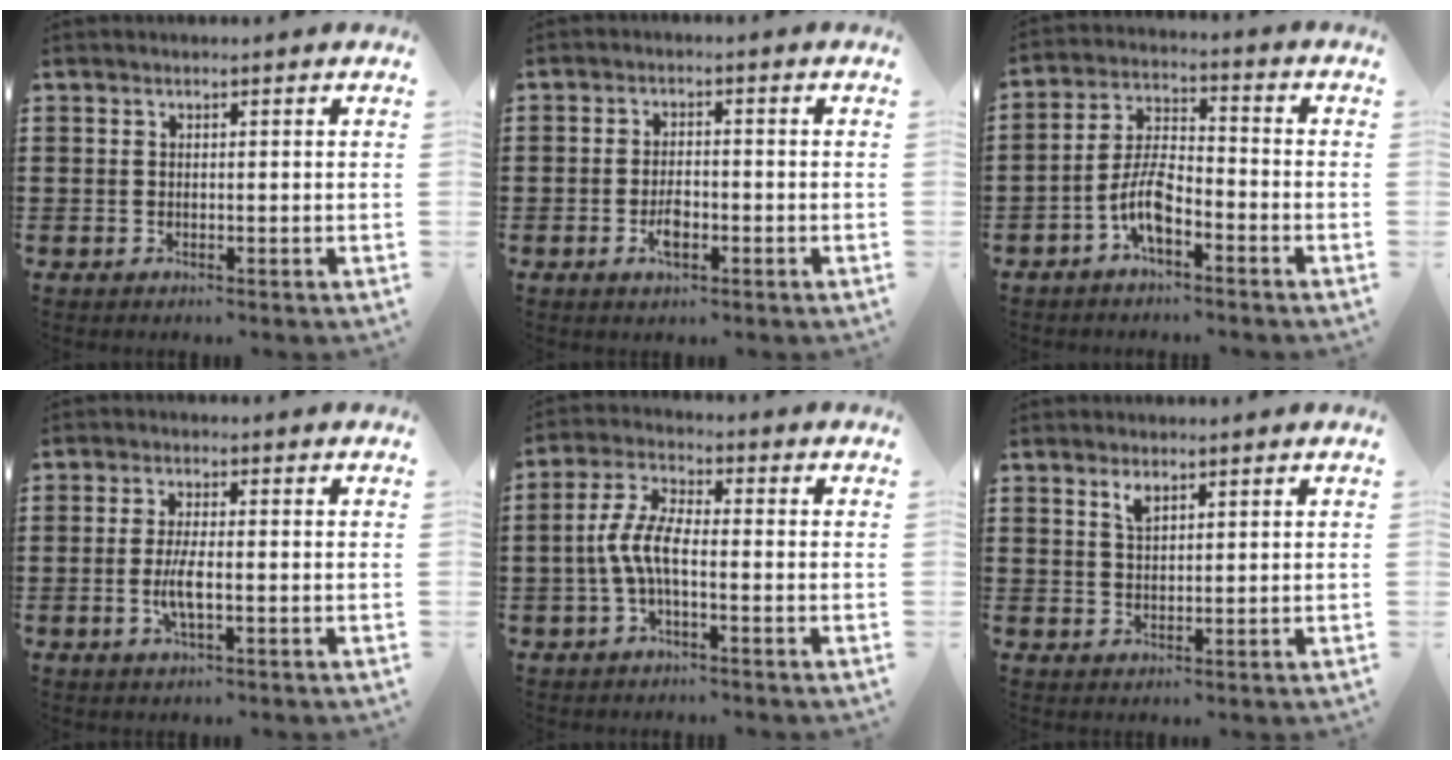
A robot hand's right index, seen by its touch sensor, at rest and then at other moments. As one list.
[{"total": 3.4, "force": [-1.3, 1.4, 2.8], "torque": [-0.058, -0.003, -0.024]}, {"total": 6.7, "force": [-3.5, 2.4, 5.1], "torque": [-0.122, -0.002, -0.072]}, {"total": 4.0, "force": [-1.0, 1.0, 3.8], "torque": [-0.086, -0.006, -0.024]}, {"total": 6.1, "force": [-1.5, 2.1, 5.5], "torque": [-0.131, -0.007, -0.036]}, {"total": 2.2, "force": [1.6, 0.8, 1.3], "torque": [-0.030, 0.003, 0.028]}]